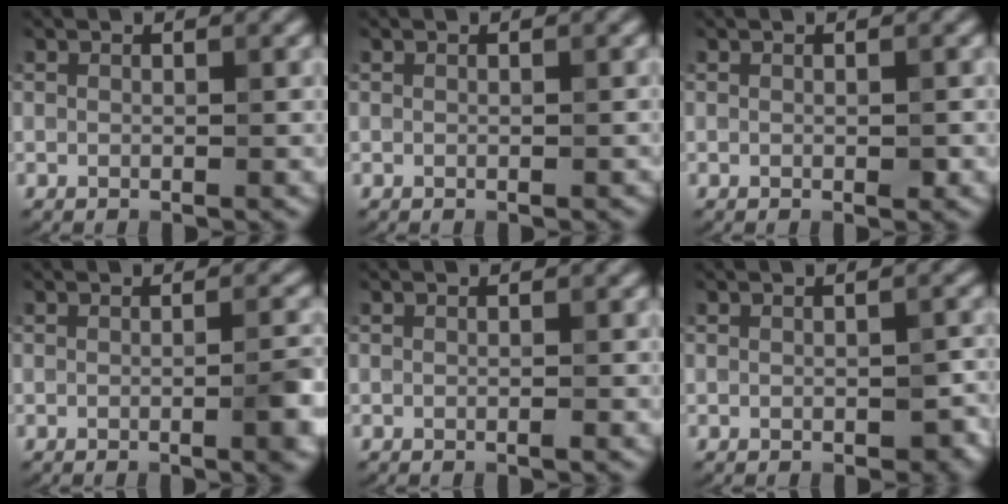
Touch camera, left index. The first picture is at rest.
{"total": 0.0}
{"total": 0.6, "force": [-0.1, 0.3, 0.5], "torque": [-0.008, -0.001, 0.000]}
{"total": 3.0, "force": [-0.5, 0.7, 2.9], "torque": [-0.032, 0.003, -0.010]}
{"total": 0.0}
{"total": 2.1, "force": [-0.6, 1.2, 1.6], "torque": [-0.025, -0.007, -0.002]}